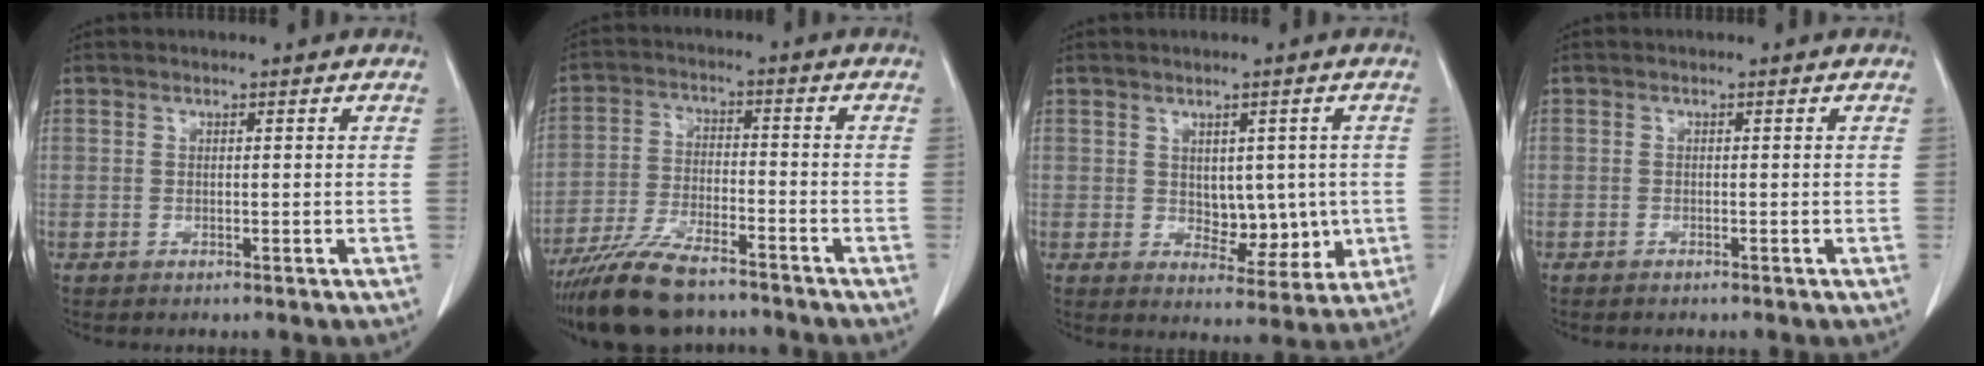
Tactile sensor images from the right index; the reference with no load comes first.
{"total": 11.6, "force": [-9.6, 2.7, 5.9], "torque": [-0.113, -0.021, -0.168]}
{"total": 6.4, "force": [0.1, 4.0, 5.1], "torque": [-0.057, -0.003, 0.018]}
{"total": 0.5, "force": [-0.5, 0.1, 0.2], "torque": [-0.010, -0.002, -0.008]}